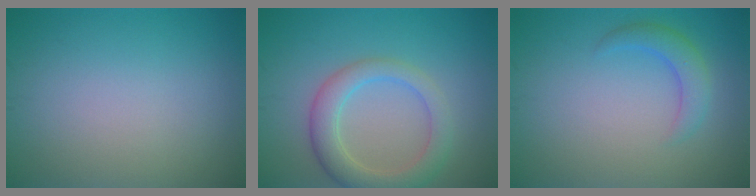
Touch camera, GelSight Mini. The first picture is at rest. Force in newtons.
{"total": 4.4, "press": 4.4, "slide": 0.4}
{"total": 2.5, "press": 2.5, "slide": 0.2}